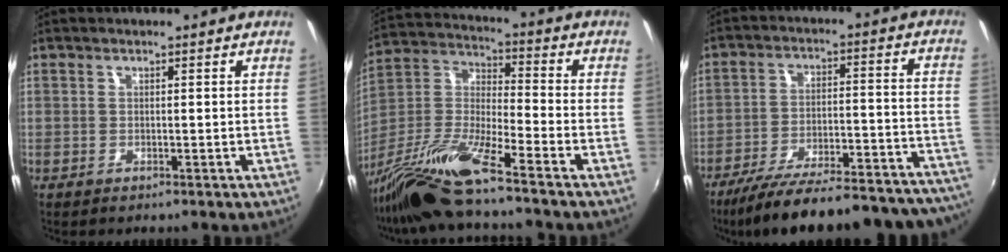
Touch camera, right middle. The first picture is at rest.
{"total": 14.2, "force": [-11.1, -0.5, 8.8], "torque": [-0.178, -0.016, -0.224]}
{"total": 32.7, "force": [-29.6, 5.1, 13.0], "torque": [-0.192, -0.031, -0.392]}